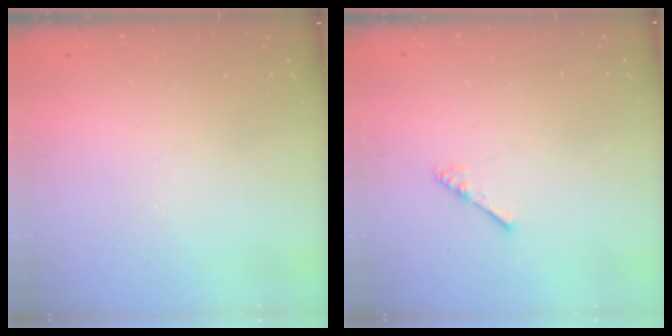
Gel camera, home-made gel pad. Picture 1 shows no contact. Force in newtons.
{"total": 1.8, "press": 1.7, "slide": 0.4}